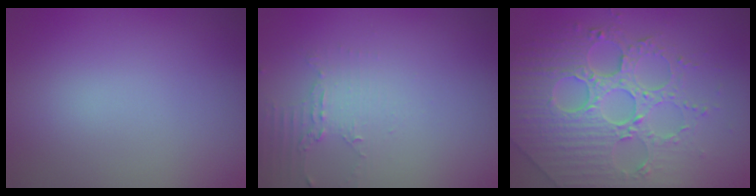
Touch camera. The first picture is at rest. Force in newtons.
{"total": 2.2, "press": 1.6, "slide": 1.5}
{"total": 7.8, "press": 6.1, "slide": 4.8}